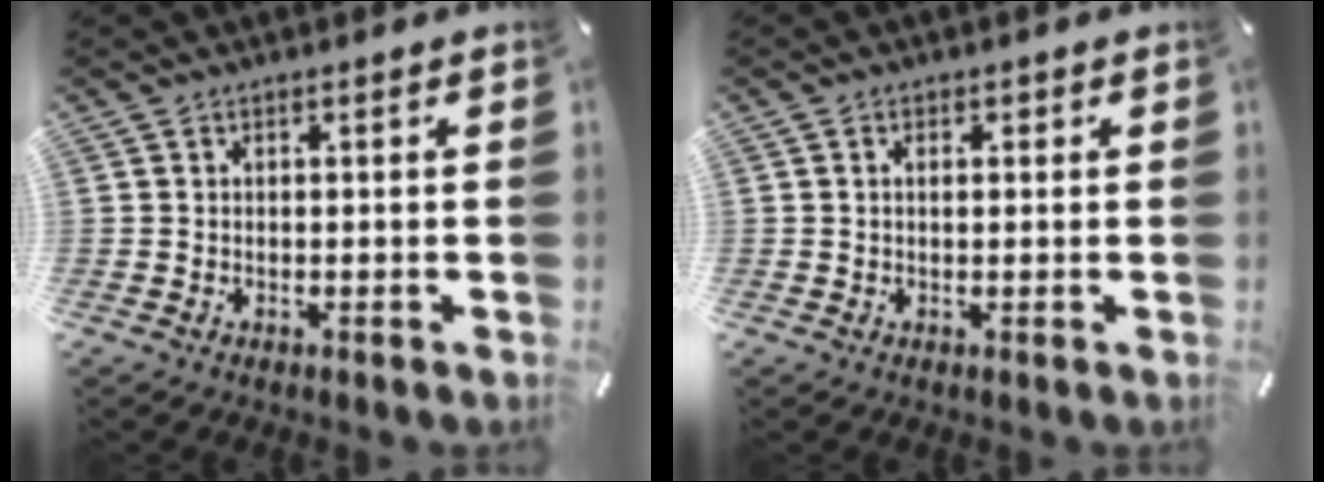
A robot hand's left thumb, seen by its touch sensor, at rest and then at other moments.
{"total": 1.7, "force": [0.4, 1.1, 1.2], "torque": [-0.018, 0.006, 0.003]}